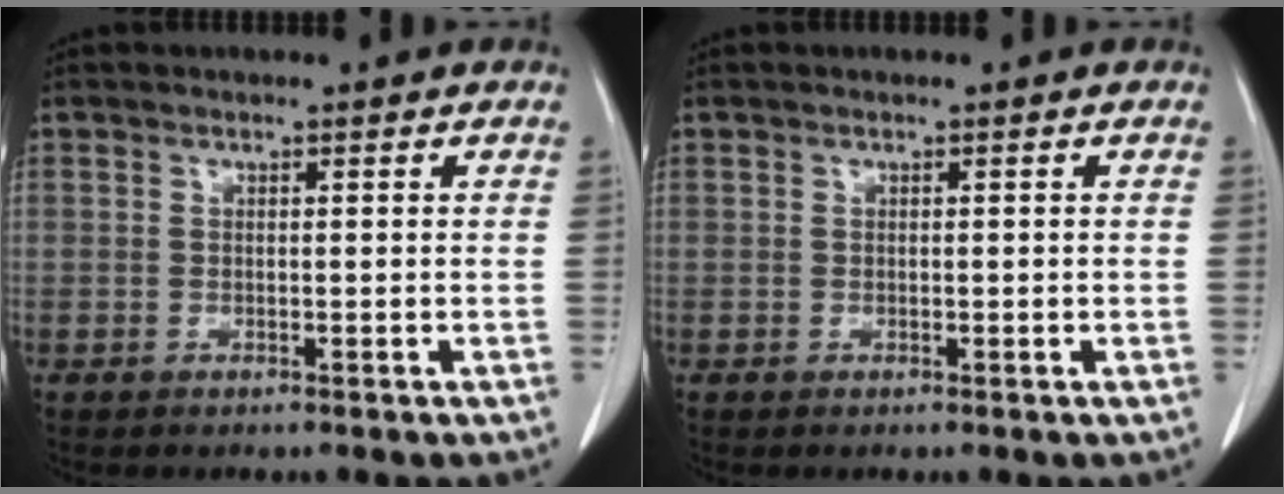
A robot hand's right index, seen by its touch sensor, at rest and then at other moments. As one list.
[{"total": 0.0}]